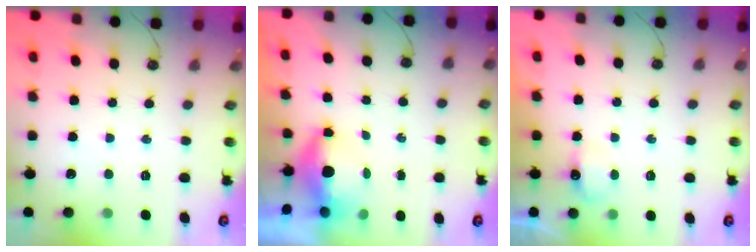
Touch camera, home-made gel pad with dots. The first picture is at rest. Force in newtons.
{"total": 11.3, "press": 6.0, "slide": 9.6}
{"total": 4.8, "press": 4.7, "slide": 0.7}